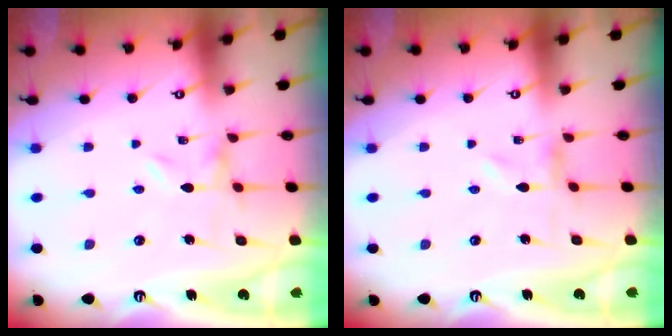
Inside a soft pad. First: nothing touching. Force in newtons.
{"total": 0.0}